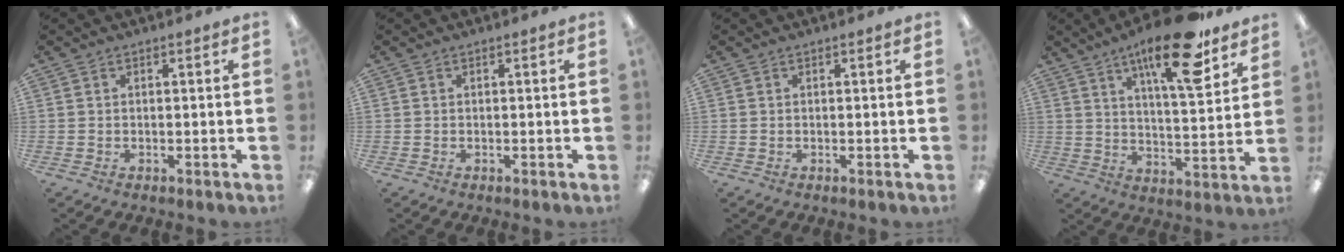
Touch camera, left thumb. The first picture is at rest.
{"total": 0.0}
{"total": 0.0}
{"total": 18.3, "force": [11.6, 5.4, 13.0], "torque": [-0.195, -0.057, 0.179]}